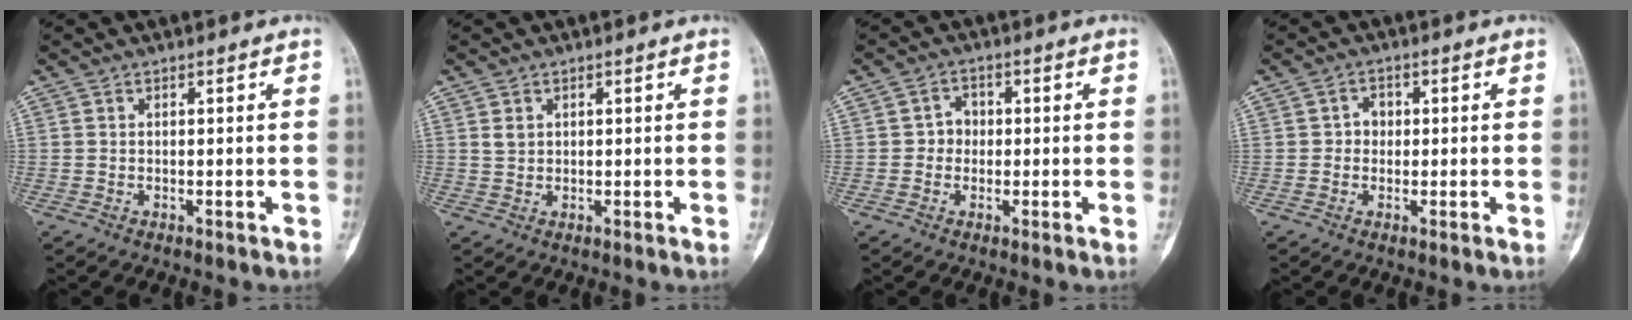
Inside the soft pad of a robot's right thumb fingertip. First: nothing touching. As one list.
[{"total": 1.5, "force": [0.7, 1.0, 0.8], "torque": [-0.011, -0.003, 0.015]}, {"total": 2.9, "force": [-0.2, 2.5, 1.3], "torque": [-0.001, 0.009, -0.013]}, {"total": 2.4, "force": [0.1, 2.1, 1.2], "torque": [-0.002, 0.007, -0.006]}]